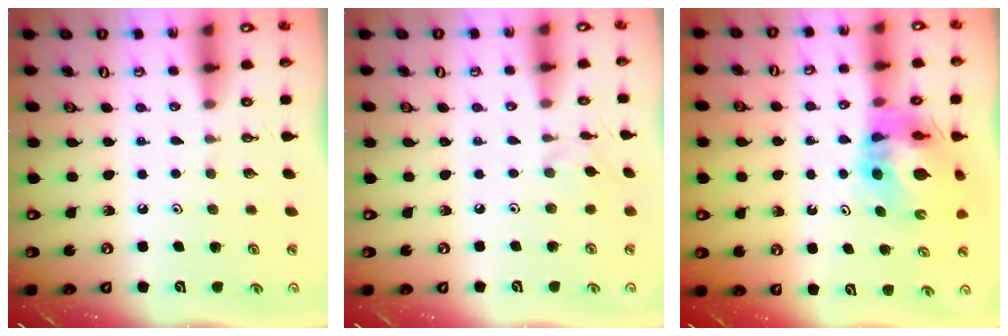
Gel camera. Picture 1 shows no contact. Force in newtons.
{"total": 1.5, "press": 1.4, "slide": 0.5}
{"total": 13.9, "press": 13.8, "slide": 1.5}